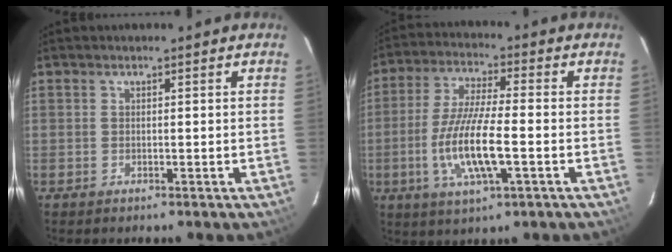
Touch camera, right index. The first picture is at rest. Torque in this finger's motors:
{"motor_torque": [1.27, -0.86, 0.70, 0.21]}